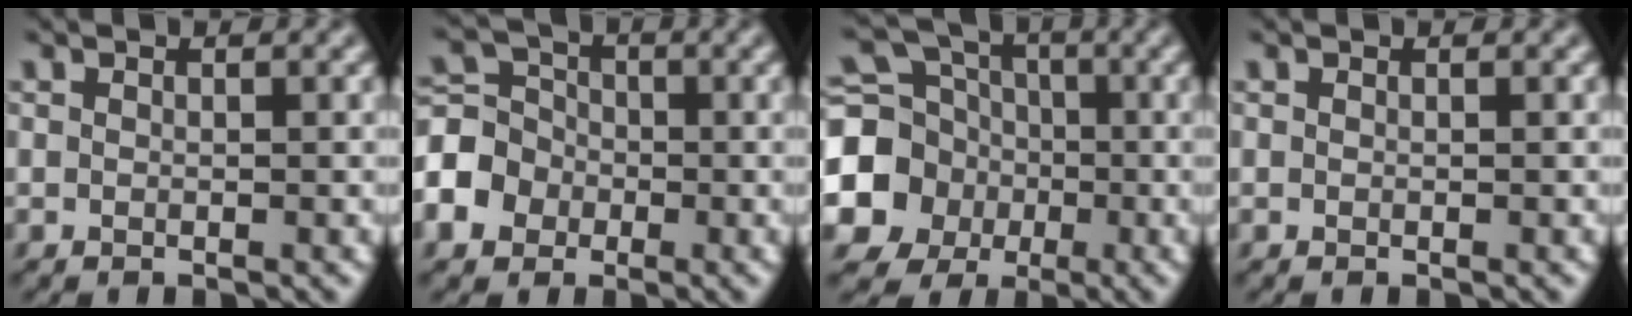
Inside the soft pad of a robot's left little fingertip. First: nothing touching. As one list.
[{"total": 5.5, "force": [-1.9, 4.7, 2.0], "torque": [-0.035, 0.007, -0.053]}, {"total": 10.0, "force": [-2.0, 9.1, 3.7], "torque": [-0.099, -0.023, -0.061]}, {"total": 0.0}]